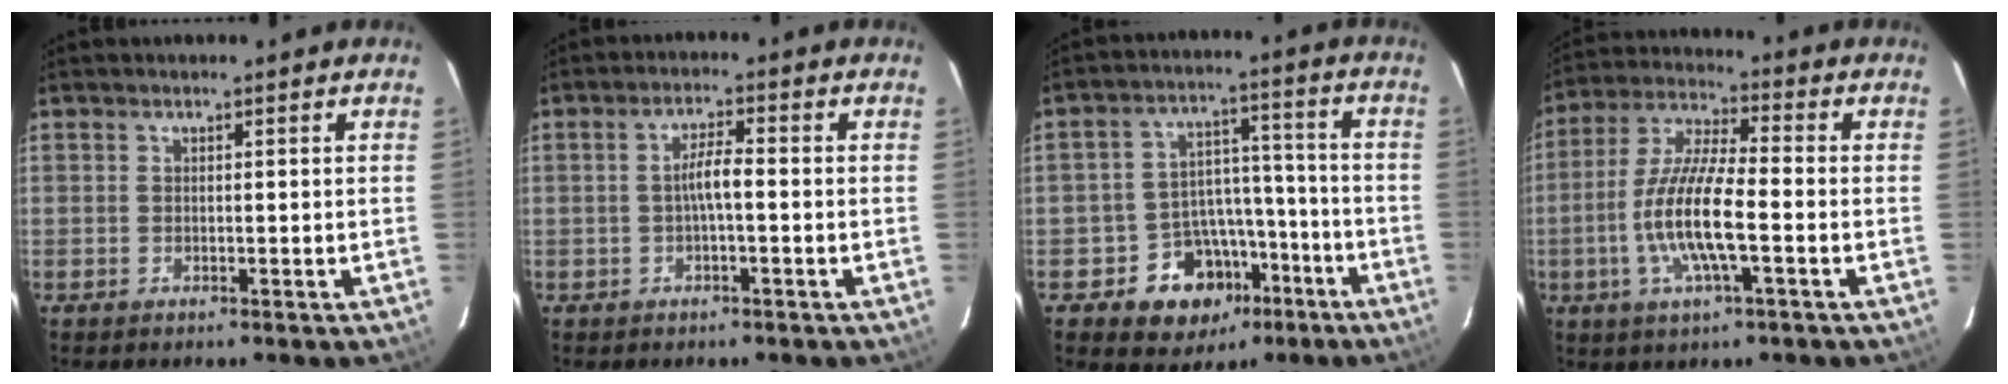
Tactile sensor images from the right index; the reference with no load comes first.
{"total": 3.4, "force": [-0.7, 0.5, 3.3], "torque": [-0.063, 0.008, -0.010]}
{"total": 12.4, "force": [-6.8, 9.5, 4.1], "torque": [-0.079, 0.042, -0.083]}
{"total": 12.9, "force": [-3.4, 2.6, 12.2], "torque": [-0.252, -0.002, -0.070]}